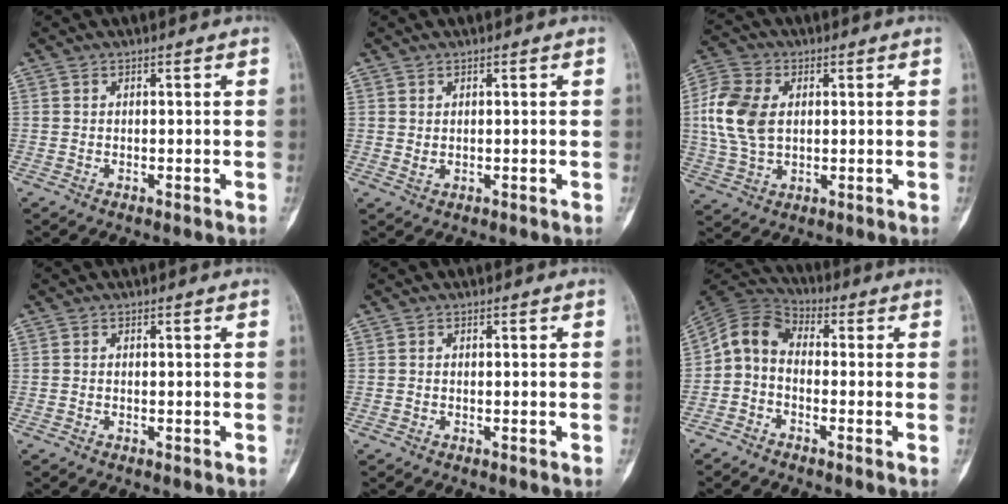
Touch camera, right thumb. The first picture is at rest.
{"total": 1.0, "force": [0.1, 0.7, 0.7], "torque": [-0.009, -0.001, 0.007]}
{"total": 11.7, "force": [1.3, 7.9, 8.5], "torque": [-0.179, 0.007, 0.025]}
{"total": 0.0}
{"total": 0.0}
{"total": 7.7, "force": [-0.8, 5.5, 5.2], "torque": [-0.086, 0.028, -0.038]}